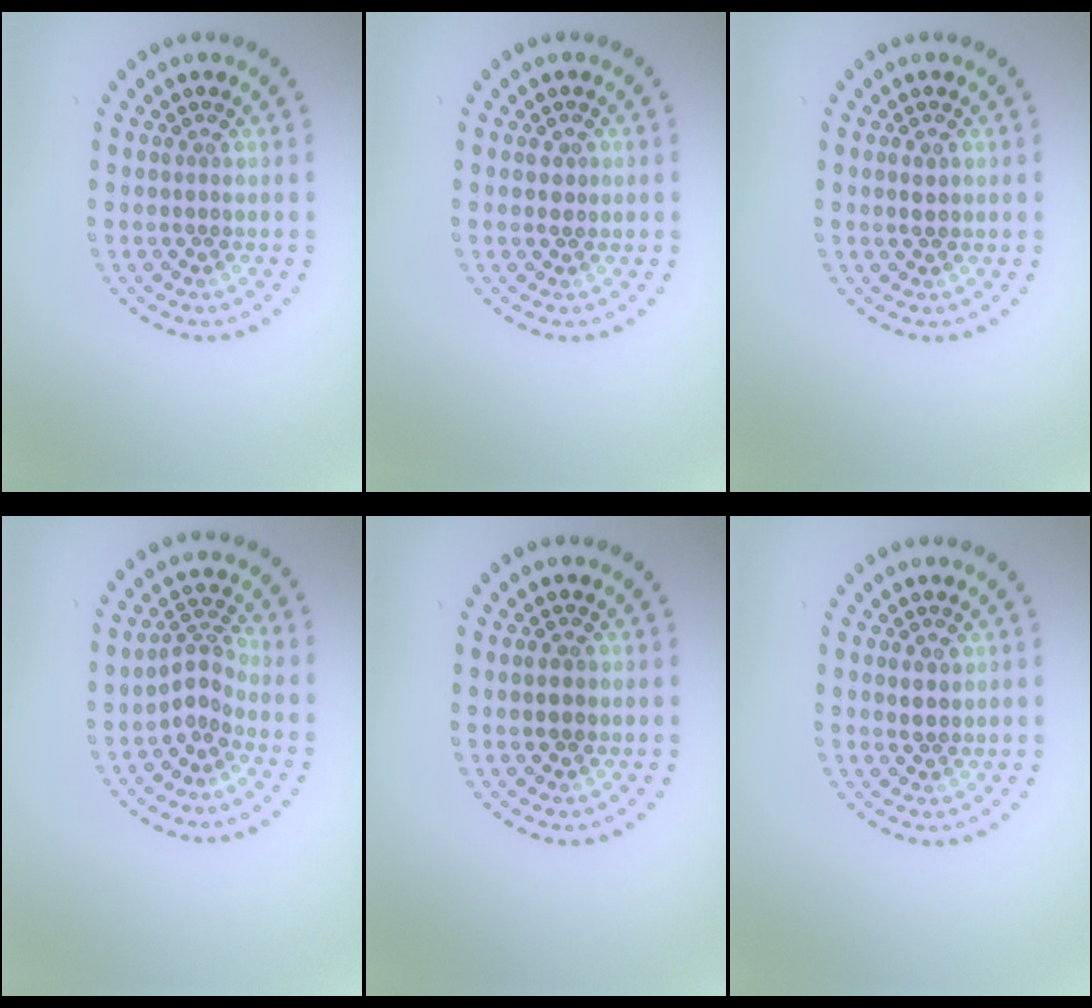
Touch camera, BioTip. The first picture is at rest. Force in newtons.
{"total": 0.9, "press": 0.9, "slide": 0.3}
{"total": 1.0, "press": 1.0, "slide": 0.1}
{"total": 2.2, "press": 1.5, "slide": 1.6}
{"total": 1.7, "press": 1.7, "slide": 0.0}
{"total": 1.3, "press": 1.3, "slide": 0.4}